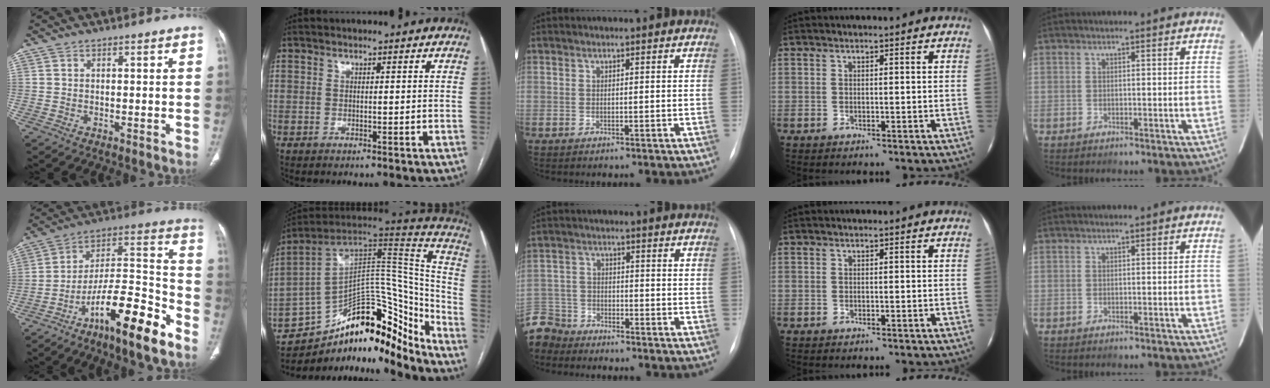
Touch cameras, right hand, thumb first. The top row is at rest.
{"thumb": {"total": 18.9, "force": [-11.4, 3.9, 14.5], "torque": [-0.243, 0.080, -0.193]}, "index": {"total": 24.0, "force": [-17.9, 8.6, 13.5], "torque": [-0.151, 0.071, -0.269]}, "middle": {"total": 7.5, "force": [-6.9, 2.9, 0.0], "torque": [-0.009, -0.001, -0.137]}}